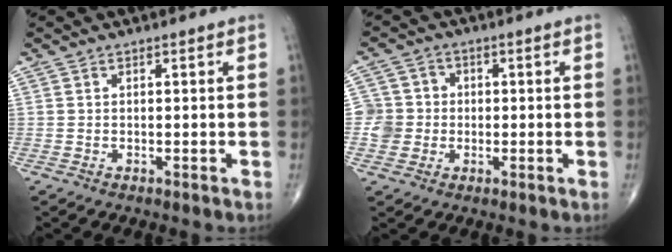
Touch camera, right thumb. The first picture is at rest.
{"total": 5.7, "force": [-0.6, 5.6, 1.1], "torque": [0.008, 0.011, -0.015]}